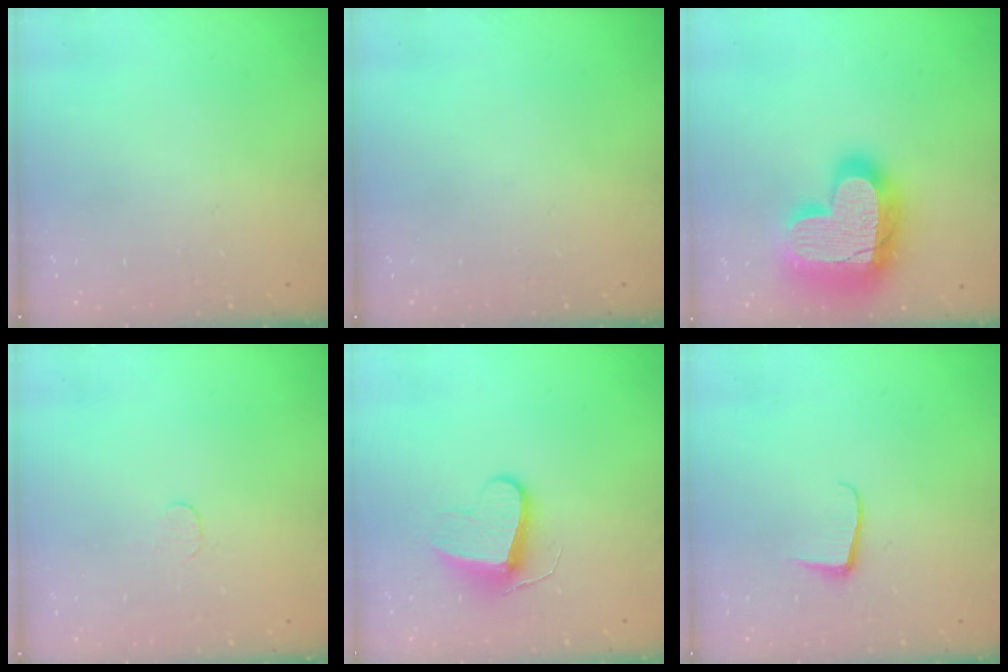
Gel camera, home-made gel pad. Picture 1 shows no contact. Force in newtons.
{"total": 0.0}
{"total": 26.4, "press": 26.3, "slide": 2.0}
{"total": 3.1, "press": 3.1, "slide": 0.3}
{"total": 9.3, "press": 9.3, "slide": 0.5}
{"total": 6.0, "press": 5.9, "slide": 0.6}